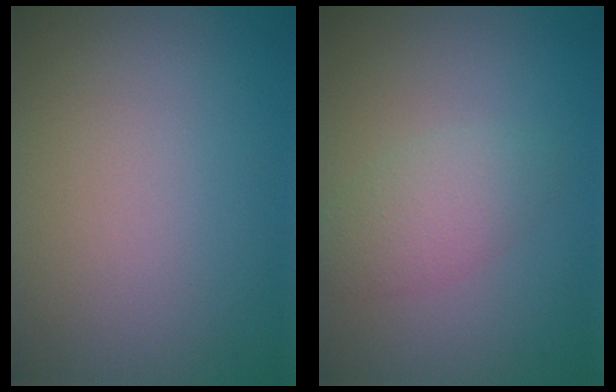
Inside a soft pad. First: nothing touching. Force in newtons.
{"total": 2.7, "press": 2.7, "slide": 0.1}